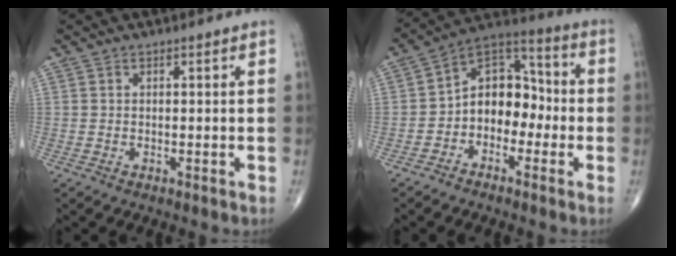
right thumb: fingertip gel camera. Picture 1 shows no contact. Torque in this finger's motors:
{"motor_torque": [-0.01, 0.27, 0.15, -0.02, 0.17]}